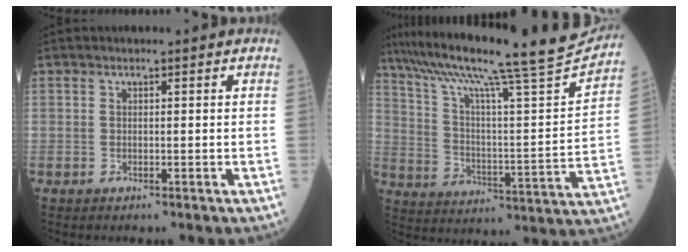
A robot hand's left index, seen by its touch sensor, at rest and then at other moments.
{"total": 24.7, "force": [21.5, -0.6, 12.0], "torque": [-0.206, -0.043, 0.311]}